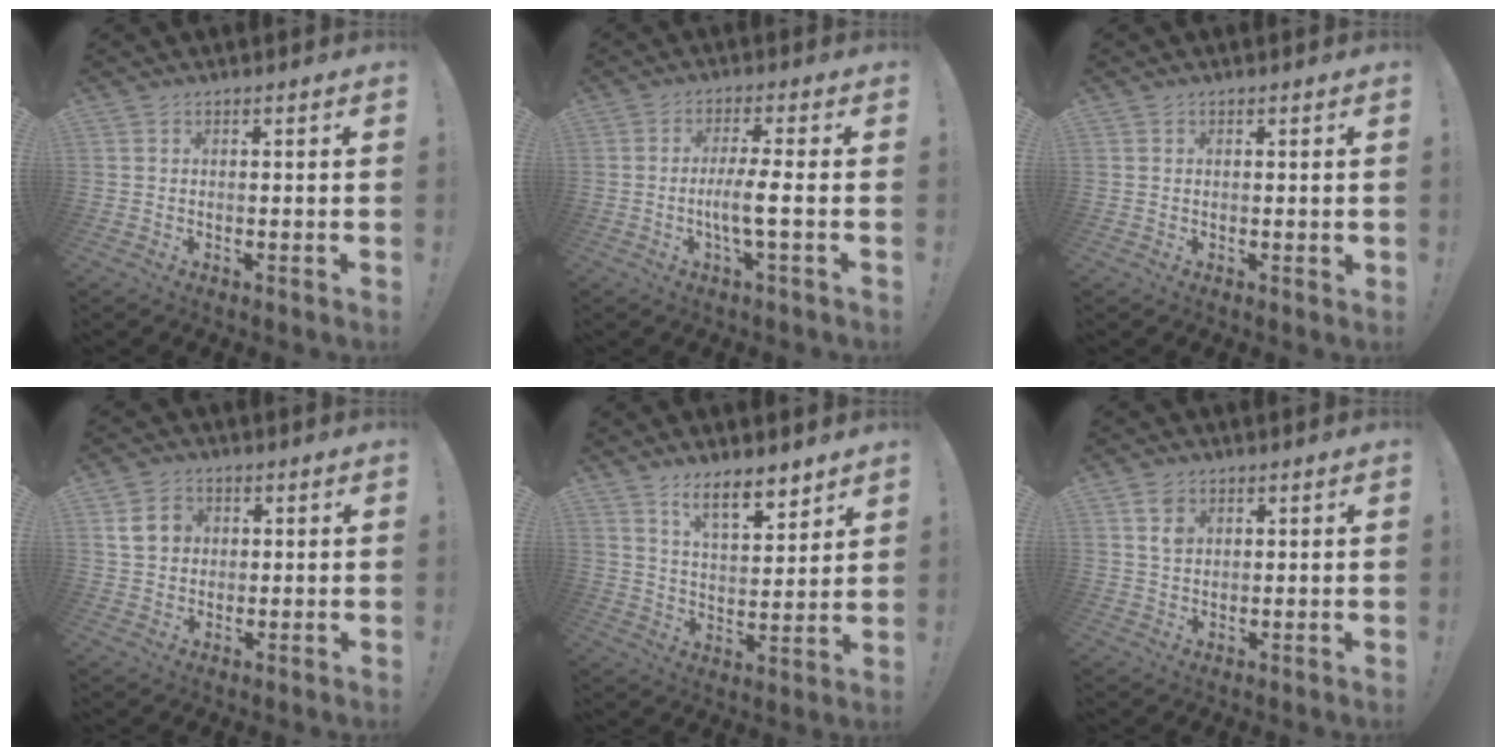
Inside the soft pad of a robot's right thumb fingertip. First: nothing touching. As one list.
[{"total": 7.2, "force": [-1.6, 0.6, 7.0], "torque": [-0.135, -0.003, -0.031]}, {"total": 0.6, "force": [0.2, 0.3, 0.4], "torque": [-0.003, 0.001, 0.004]}, {"total": 7.6, "force": [2.1, 6.3, 3.6], "torque": [-0.050, 0.005, 0.042]}, {"total": 10.6, "force": [8.1, 3.2, 6.0], "torque": [-0.092, -0.052, 0.144]}, {"total": 4.1, "force": [1.8, 2.9, 2.2], "torque": [-0.025, -0.005, 0.033]}]